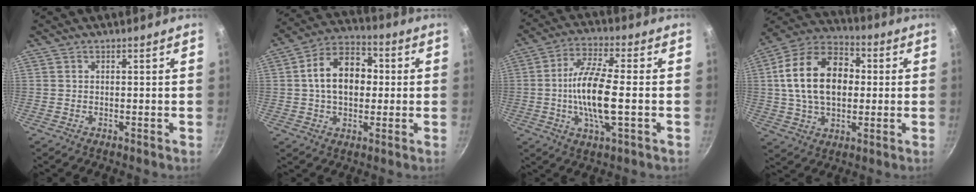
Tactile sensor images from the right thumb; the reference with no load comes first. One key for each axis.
{"total": 13.8, "fx": 1.1, "fy": 9.5, "fz": 9.9, "tx": -0.127, "ty": 0.026, "tz": 0.002}
{"total": 12.6, "fx": -1.5, "fy": 3.5, "fz": 12.0, "tx": -0.233, "ty": 0.015, "tz": -0.036}
{"total": 19.4, "fx": 1.8, "fy": 13.0, "fz": 14.3, "tx": -0.219, "ty": 0.028, "tz": 0.019}